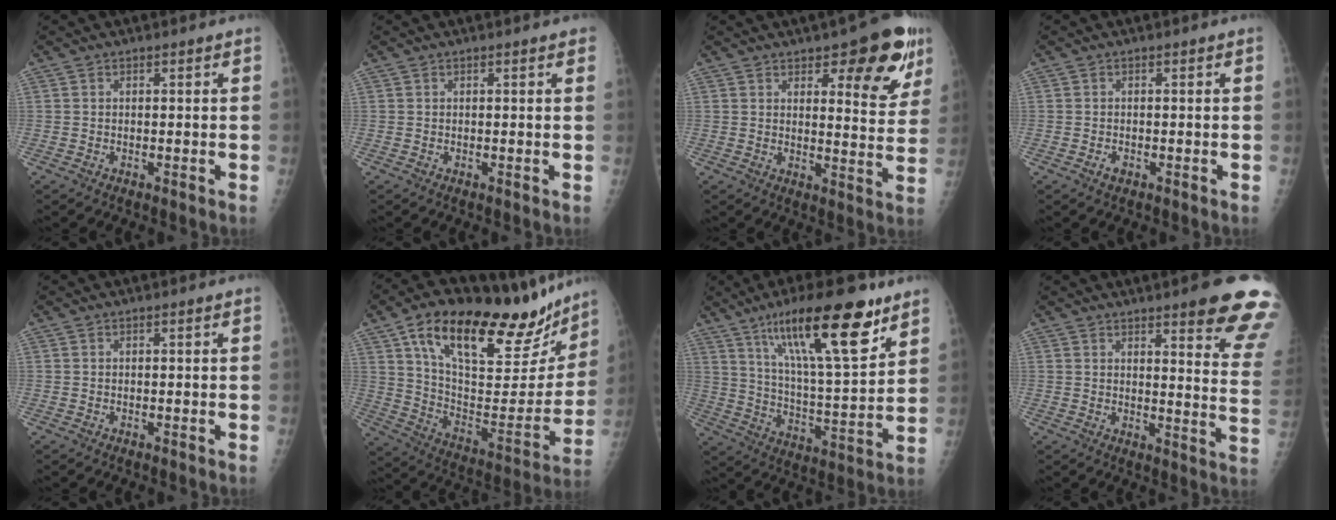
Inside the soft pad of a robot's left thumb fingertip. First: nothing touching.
{"total": 1.7, "force": [1.2, 0.4, 1.1], "torque": [-0.008, 0.005, 0.010]}
{"total": 13.2, "force": [7.1, 5.0, 9.9], "torque": [-0.074, -0.035, 0.089]}
{"total": 1.1, "force": [-0.5, 0.7, 0.6], "torque": [-0.008, 0.000, -0.008]}
{"total": 0.0}
{"total": 31.7, "force": [20.2, 12.1, 21.2], "torque": [-0.293, -0.034, 0.327]}
{"total": 22.2, "force": [13.2, 5.4, 17.0], "torque": [-0.258, -0.048, 0.224]}
{"total": 16.7, "force": [11.4, 2.8, 11.9], "torque": [-0.118, -0.061, 0.129]}